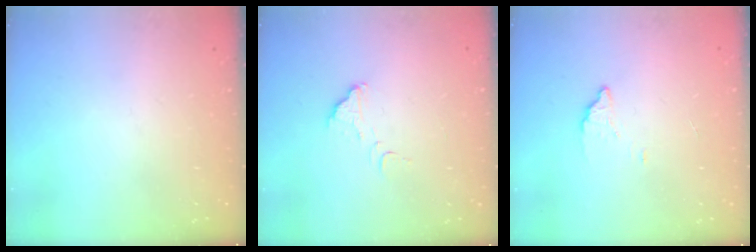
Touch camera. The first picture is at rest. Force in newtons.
{"total": 2.9, "press": 2.9, "slide": 0.1}
{"total": 2.4, "press": 2.4, "slide": 0.1}